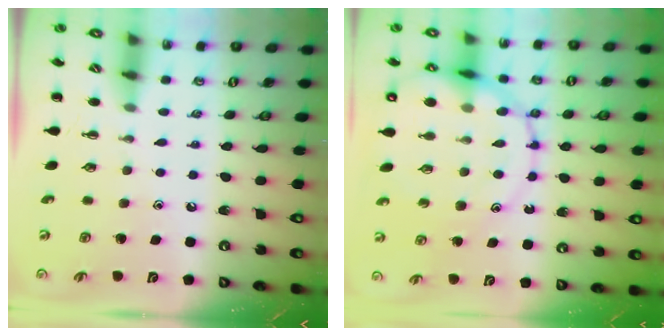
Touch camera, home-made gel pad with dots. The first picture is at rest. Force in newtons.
{"total": 17.0, "press": 16.8, "slide": 2.4}